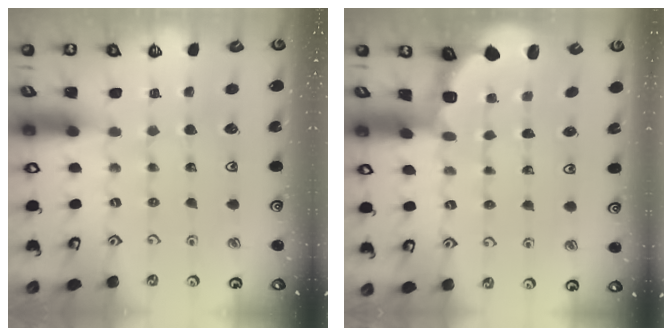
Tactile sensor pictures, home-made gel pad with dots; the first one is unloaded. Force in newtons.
{"total": 1.9, "press": 1.8, "slide": 0.7}